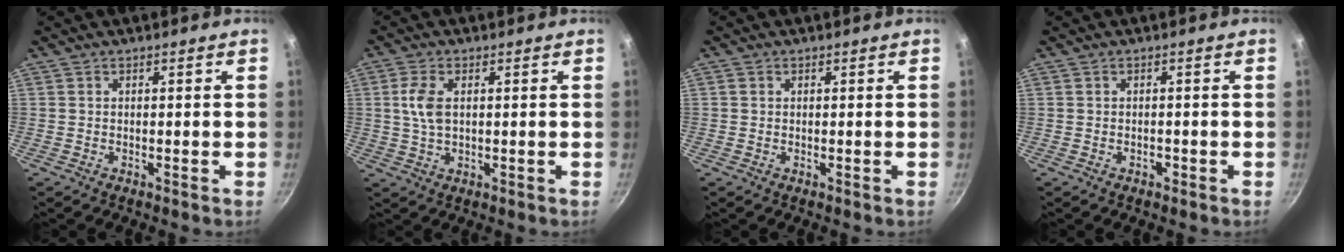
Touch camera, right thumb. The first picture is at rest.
{"total": 5.5, "force": [1.0, 3.0, 4.4], "torque": [-0.090, 0.002, 0.019]}
{"total": 0.6, "force": [0.1, 0.6, 0.2], "torque": [-0.001, 0.002, 0.000]}
{"total": 0.9, "force": [-0.5, 0.6, 0.4], "torque": [-0.002, 0.006, -0.005]}